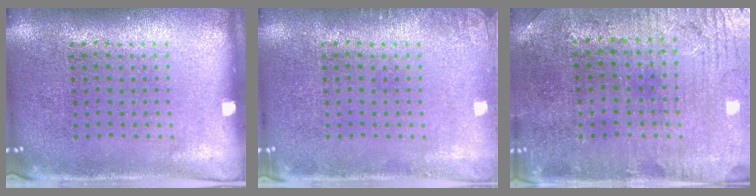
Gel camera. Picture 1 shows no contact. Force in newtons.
{"total": 1.0, "press": 1.0, "slide": 0.2}
{"total": 0.9, "press": 0.7, "slide": 0.6}